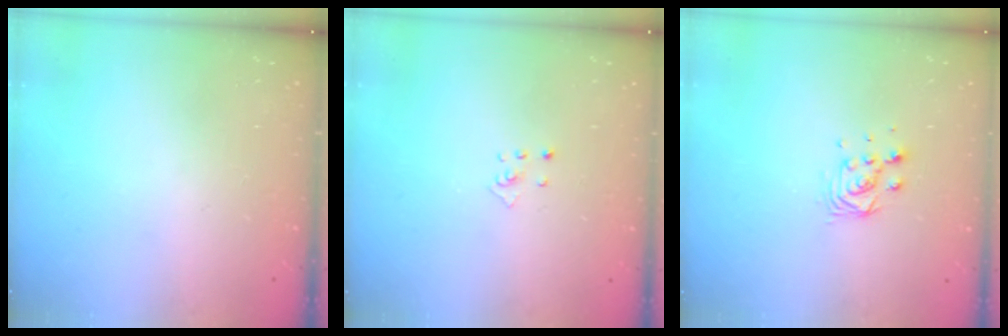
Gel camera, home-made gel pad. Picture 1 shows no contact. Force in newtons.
{"total": 2.9, "press": 2.9, "slide": 0.3}
{"total": 5.2, "press": 5.2, "slide": 0.3}